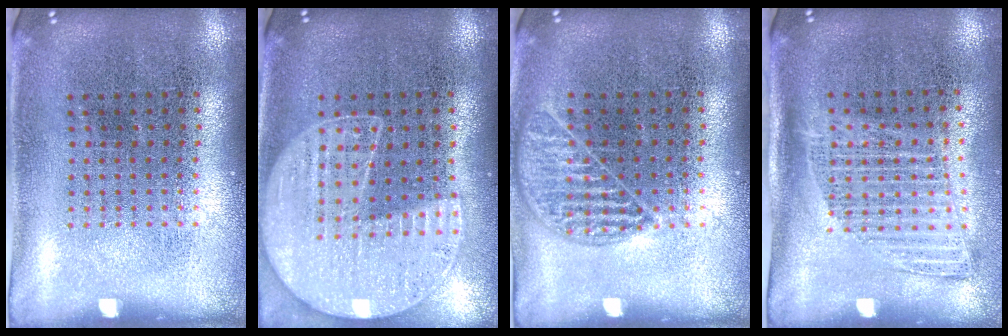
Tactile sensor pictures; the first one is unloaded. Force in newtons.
{"total": 1.3, "press": 1.2, "slide": 0.3}
{"total": 1.1, "press": 1.0, "slide": 0.4}
{"total": 1.3, "press": 1.1, "slide": 0.7}